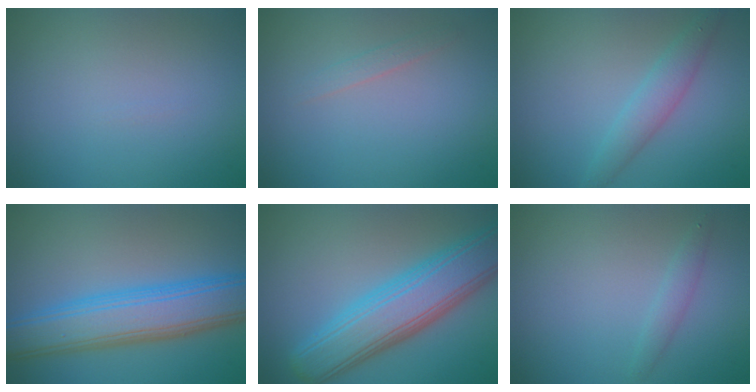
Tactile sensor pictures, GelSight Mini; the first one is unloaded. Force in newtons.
{"total": 0.9, "press": 0.9, "slide": 0.0}
{"total": 2.4, "press": 2.4, "slide": 0.1}
{"total": 7.9, "press": 7.9, "slide": 0.1}
{"total": 8.1, "press": 8.1, "slide": 0.2}
{"total": 1.2, "press": 1.2, "slide": 0.0}